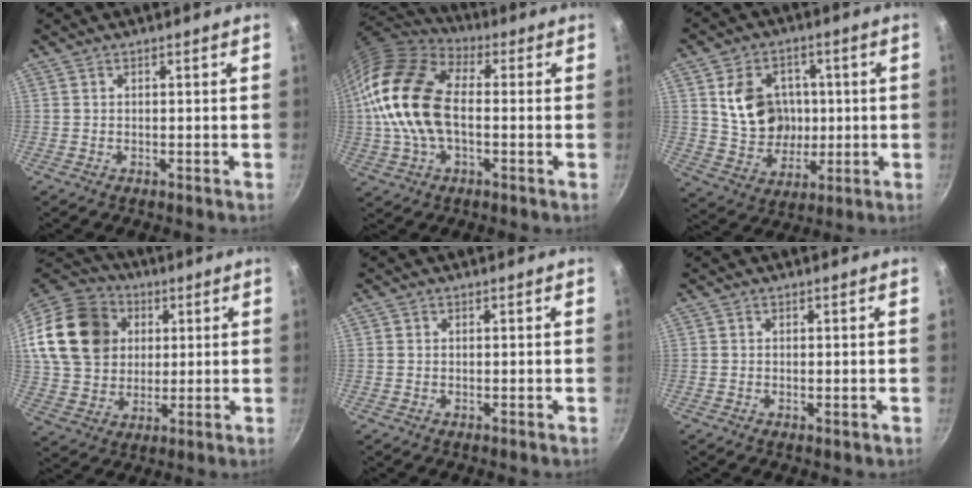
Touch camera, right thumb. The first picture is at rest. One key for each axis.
{"total": 18.8, "fx": 0.3, "fy": 11.3, "fz": 15.0, "tx": -0.282, "ty": 0.028, "tz": -0.008}
{"total": 13.6, "fx": 1.7, "fy": 11.3, "fz": 7.3, "tx": -0.093, "ty": 0.000, "tz": 0.039}
{"total": 23.4, "fx": 6.2, "fy": 18.9, "fz": 12.3, "tx": -0.243, "ty": 0.028, "tz": 0.116}
{"total": 0.6, "fx": 0.2, "fy": 0.6, "fz": 0.1, "tx": 0.000, "ty": 0.002, "tz": 0.000}
{"total": 0.6, "fx": 0.1, "fy": 0.2, "fz": 0.5, "tx": -0.009, "ty": -0.002, "tz": 0.000}